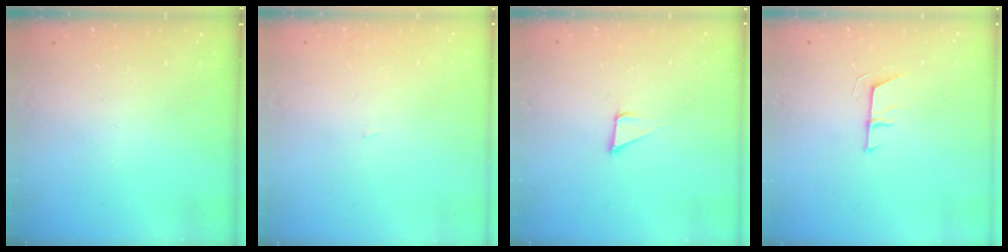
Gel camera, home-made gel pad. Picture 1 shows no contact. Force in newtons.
{"total": 0.9, "press": 0.9, "slide": 0.0}
{"total": 3.7, "press": 3.1, "slide": 2.1}
{"total": 5.7, "press": 5.6, "slide": 1.0}